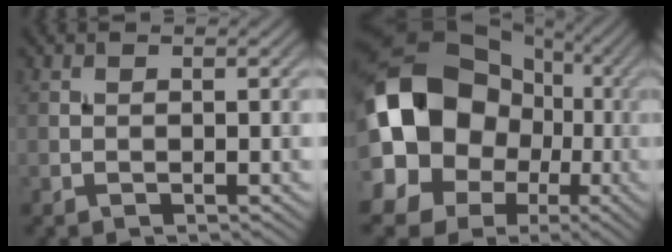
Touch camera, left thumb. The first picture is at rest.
{"total": 16.9, "force": [0.0, 13.6, 10.0], "torque": [-0.221, 0.000, -0.004]}